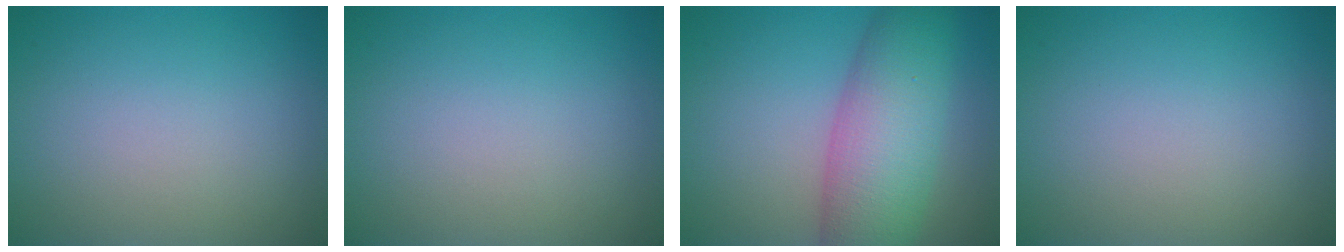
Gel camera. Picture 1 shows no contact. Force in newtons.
{"total": 0.0}
{"total": 8.9, "press": 8.9, "slide": 0.1}
{"total": 0.0}